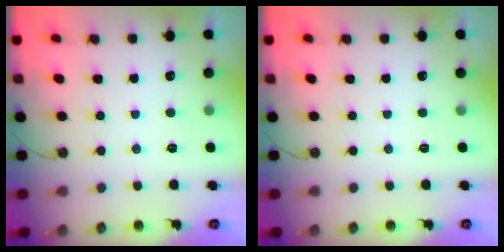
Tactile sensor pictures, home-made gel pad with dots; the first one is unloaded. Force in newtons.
{"total": 0.0}